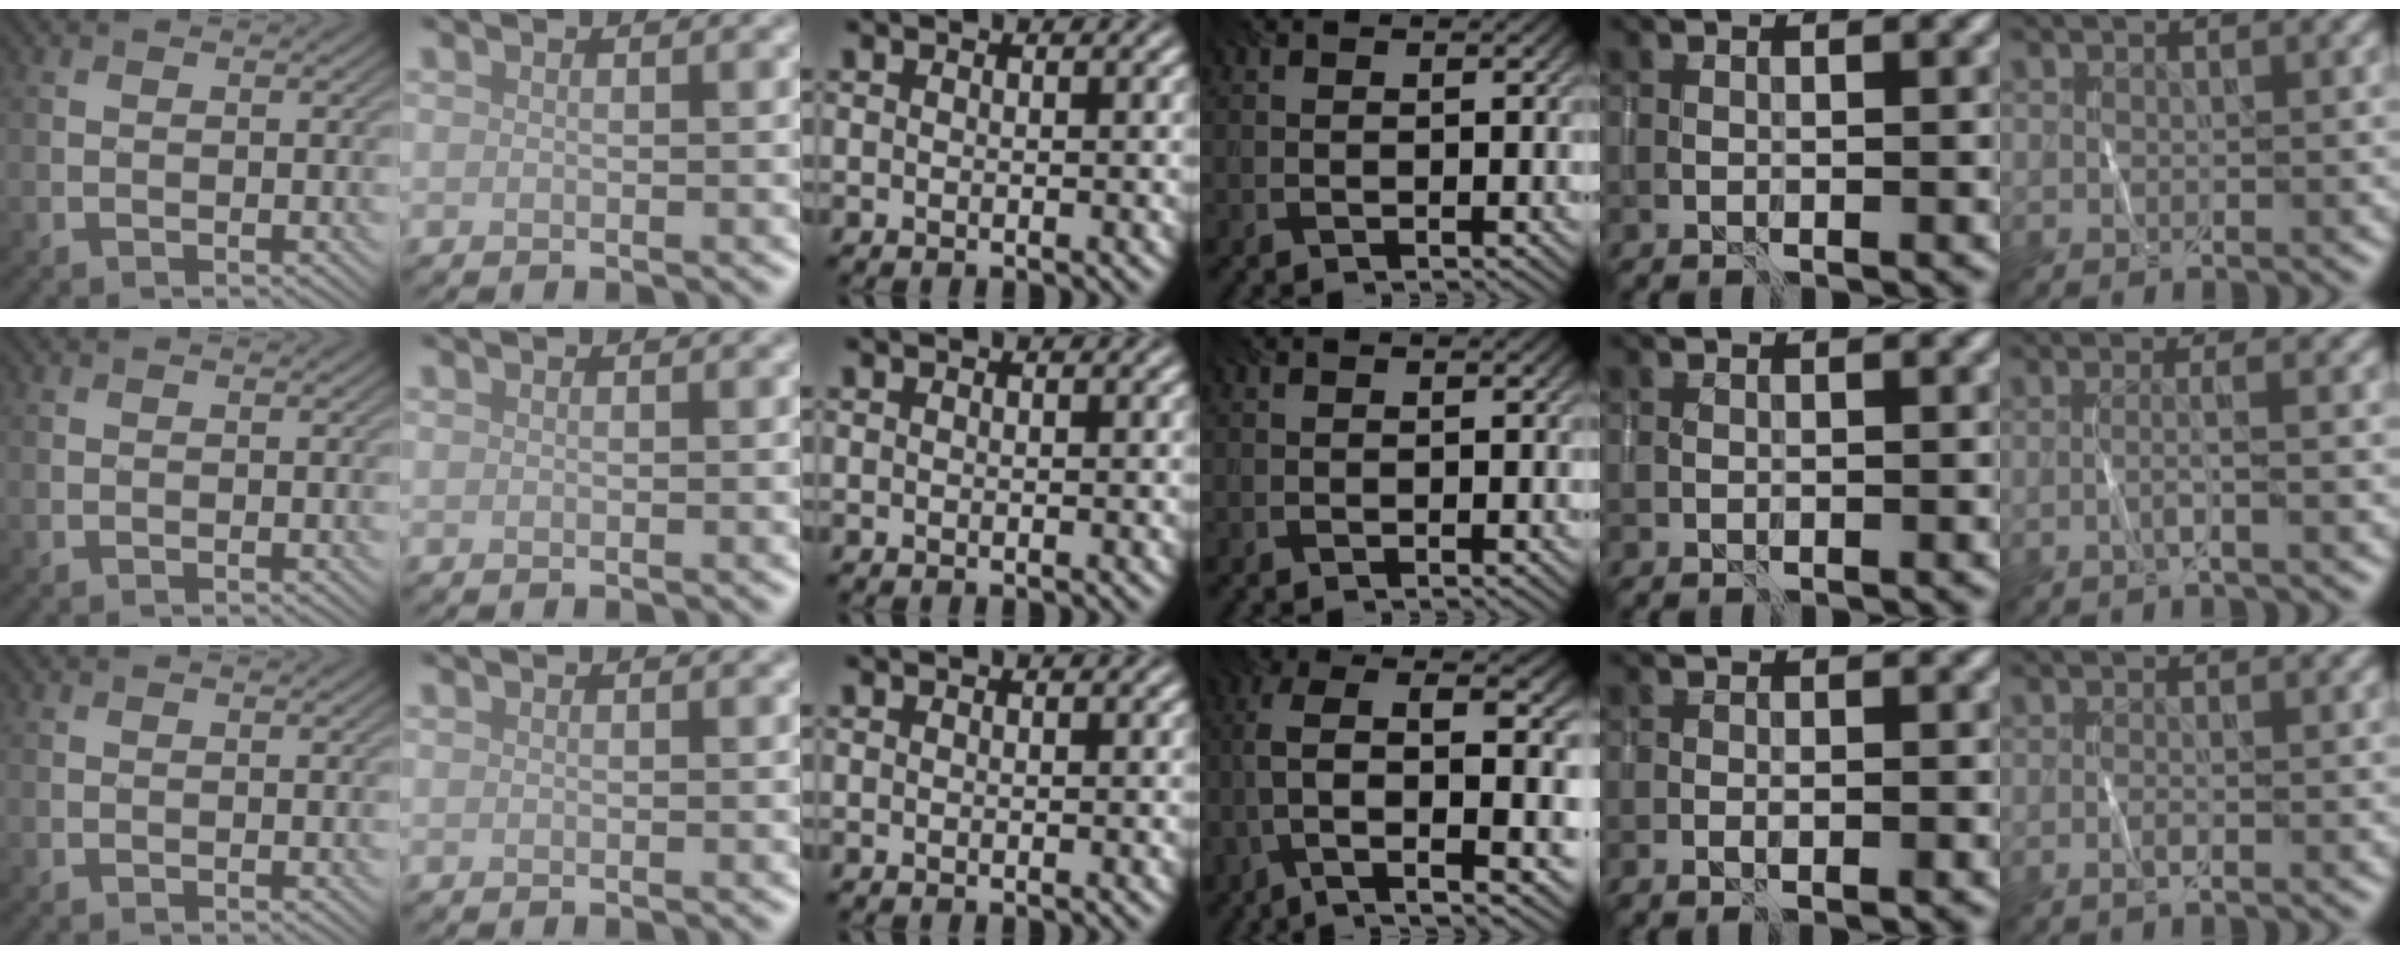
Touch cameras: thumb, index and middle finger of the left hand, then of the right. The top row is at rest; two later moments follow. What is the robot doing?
{"motion": "wrap", "object": "sponge"}